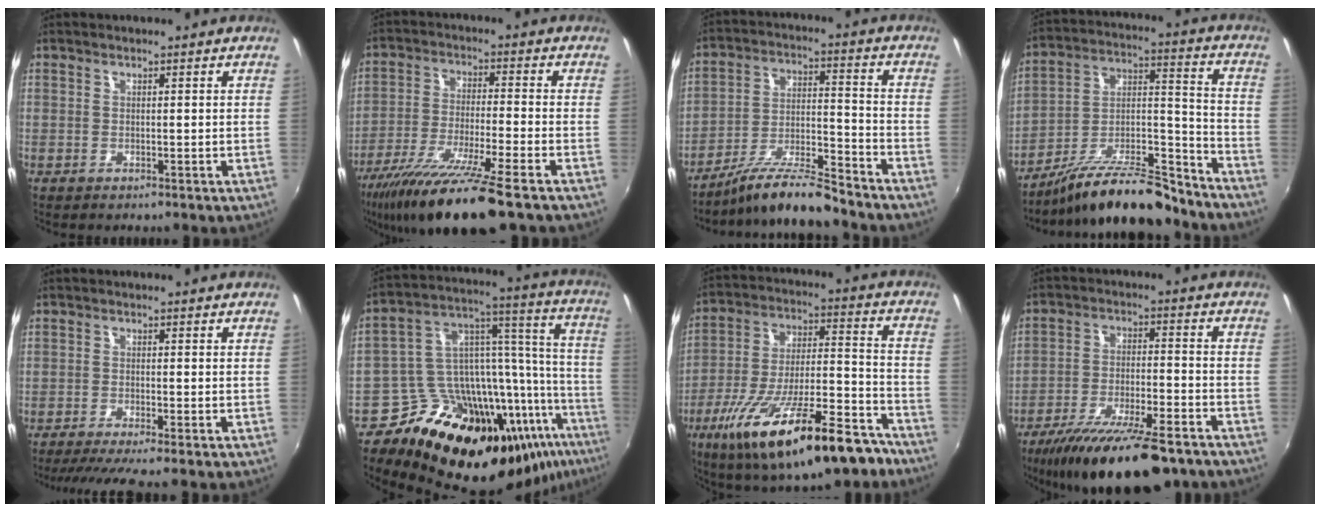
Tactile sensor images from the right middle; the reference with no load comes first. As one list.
[{"total": 16.2, "force": [-12.3, 0.1, 10.6], "torque": [-0.214, -0.041, -0.215]}, {"total": 11.9, "force": [-10.7, 0.6, 5.2], "torque": [-0.103, 0.000, -0.192]}, {"total": 19.8, "force": [-16.4, 4.9, 9.9], "torque": [-0.169, 0.015, -0.258]}, {"total": 5.4, "force": [-4.6, -1.2, 2.7], "torque": [-0.063, -0.020, -0.079]}, {"total": 28.5, "force": [-18.1, 11.2, 18.9], "torque": [-0.255, 0.015, -0.276]}, {"total": 26.0, "force": [-16.5, 8.0, 18.5], "torque": [-0.312, -0.034, -0.252]}, {"total": 19.6, "force": [-14.9, 5.0, 11.7], "torque": [-0.216, -0.038, -0.229]}]